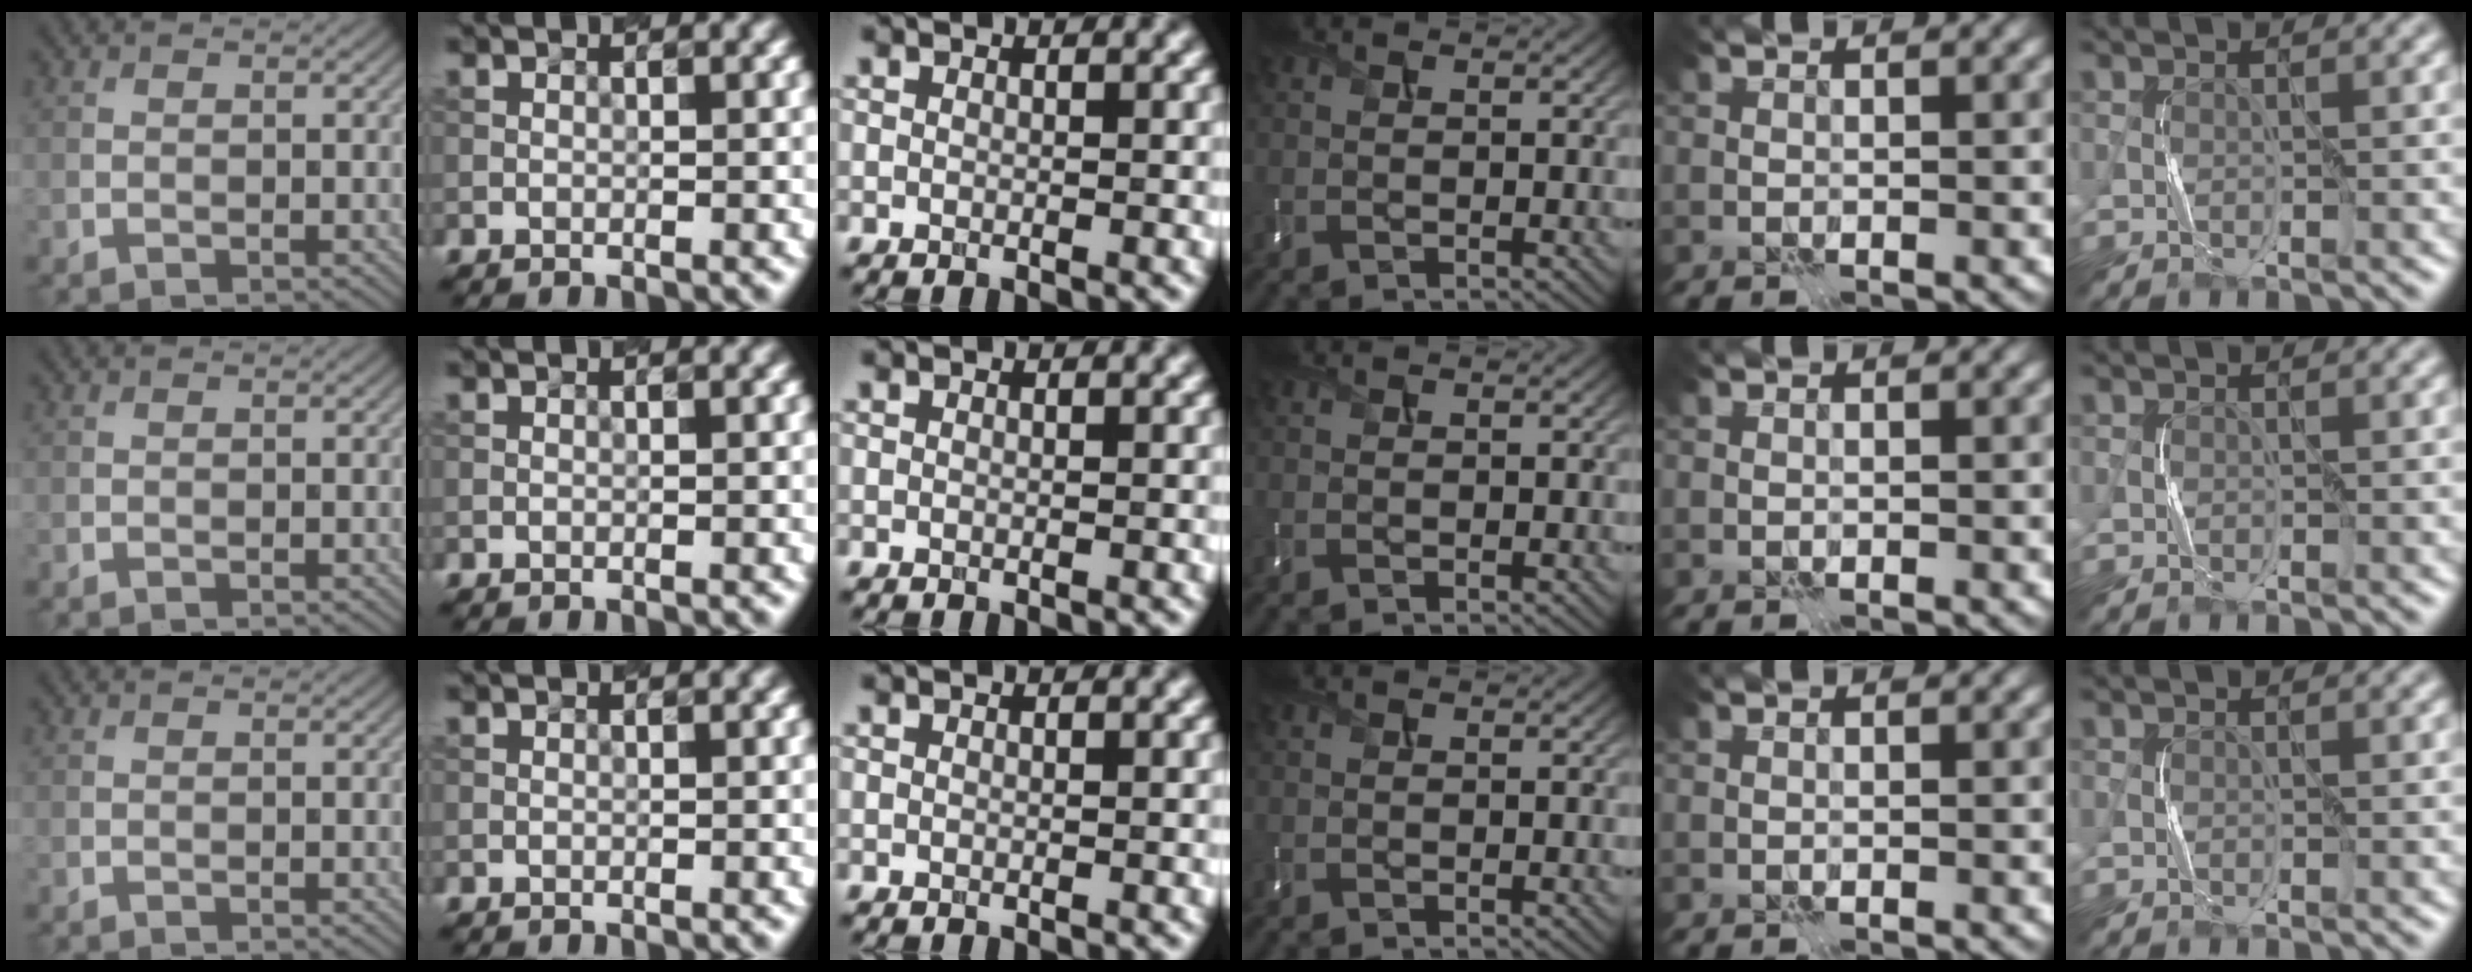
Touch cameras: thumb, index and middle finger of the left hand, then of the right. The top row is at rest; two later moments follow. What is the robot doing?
{"motion": "press", "object": "memory foam"}